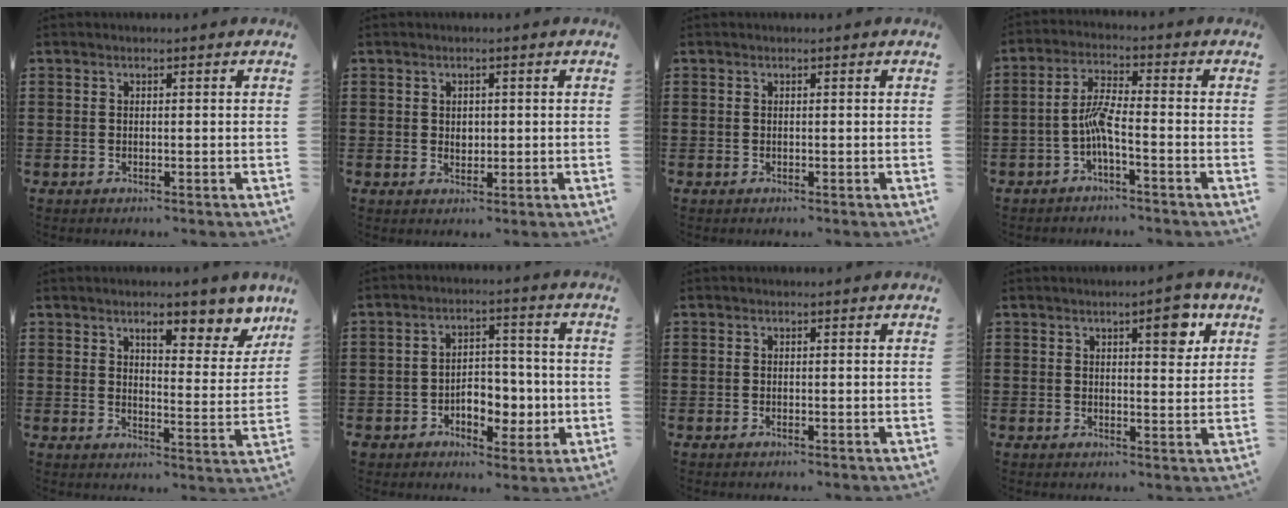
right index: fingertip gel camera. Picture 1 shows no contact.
{"total": 1.4, "force": [0.3, 1.0, 0.8], "torque": [-0.019, 0.005, 0.007]}
{"total": 0.0}
{"total": 4.9, "force": [-2.0, 0.7, 4.5], "torque": [-0.094, 0.002, -0.042]}
{"total": 6.8, "force": [4.9, 2.2, 4.2], "torque": [-0.059, -0.020, 0.076]}
{"total": 6.0, "force": [-1.8, 4.5, 3.6], "torque": [-0.063, 0.012, -0.034]}
{"total": 0.0}
{"total": 5.1, "force": [2.8, 1.6, 3.9], "torque": [-0.052, -0.004, 0.040]}